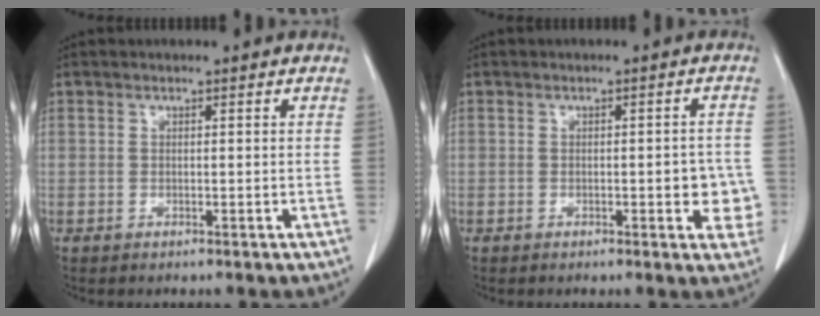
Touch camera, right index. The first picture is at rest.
{"total": 4.4, "force": [-1.0, 1.5, 3.9], "torque": [-0.031, 0.003, -0.011]}